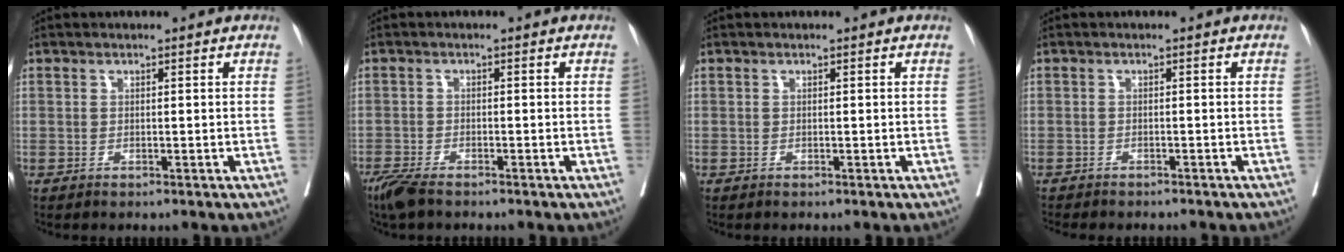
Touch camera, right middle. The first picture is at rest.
{"total": 3.7, "force": [-2.9, 0.8, 2.1], "torque": [-0.046, -0.010, -0.052]}
{"total": 0.0}
{"total": 7.1, "force": [-6.3, 1.6, 2.7], "torque": [-0.032, -0.005, -0.082]}